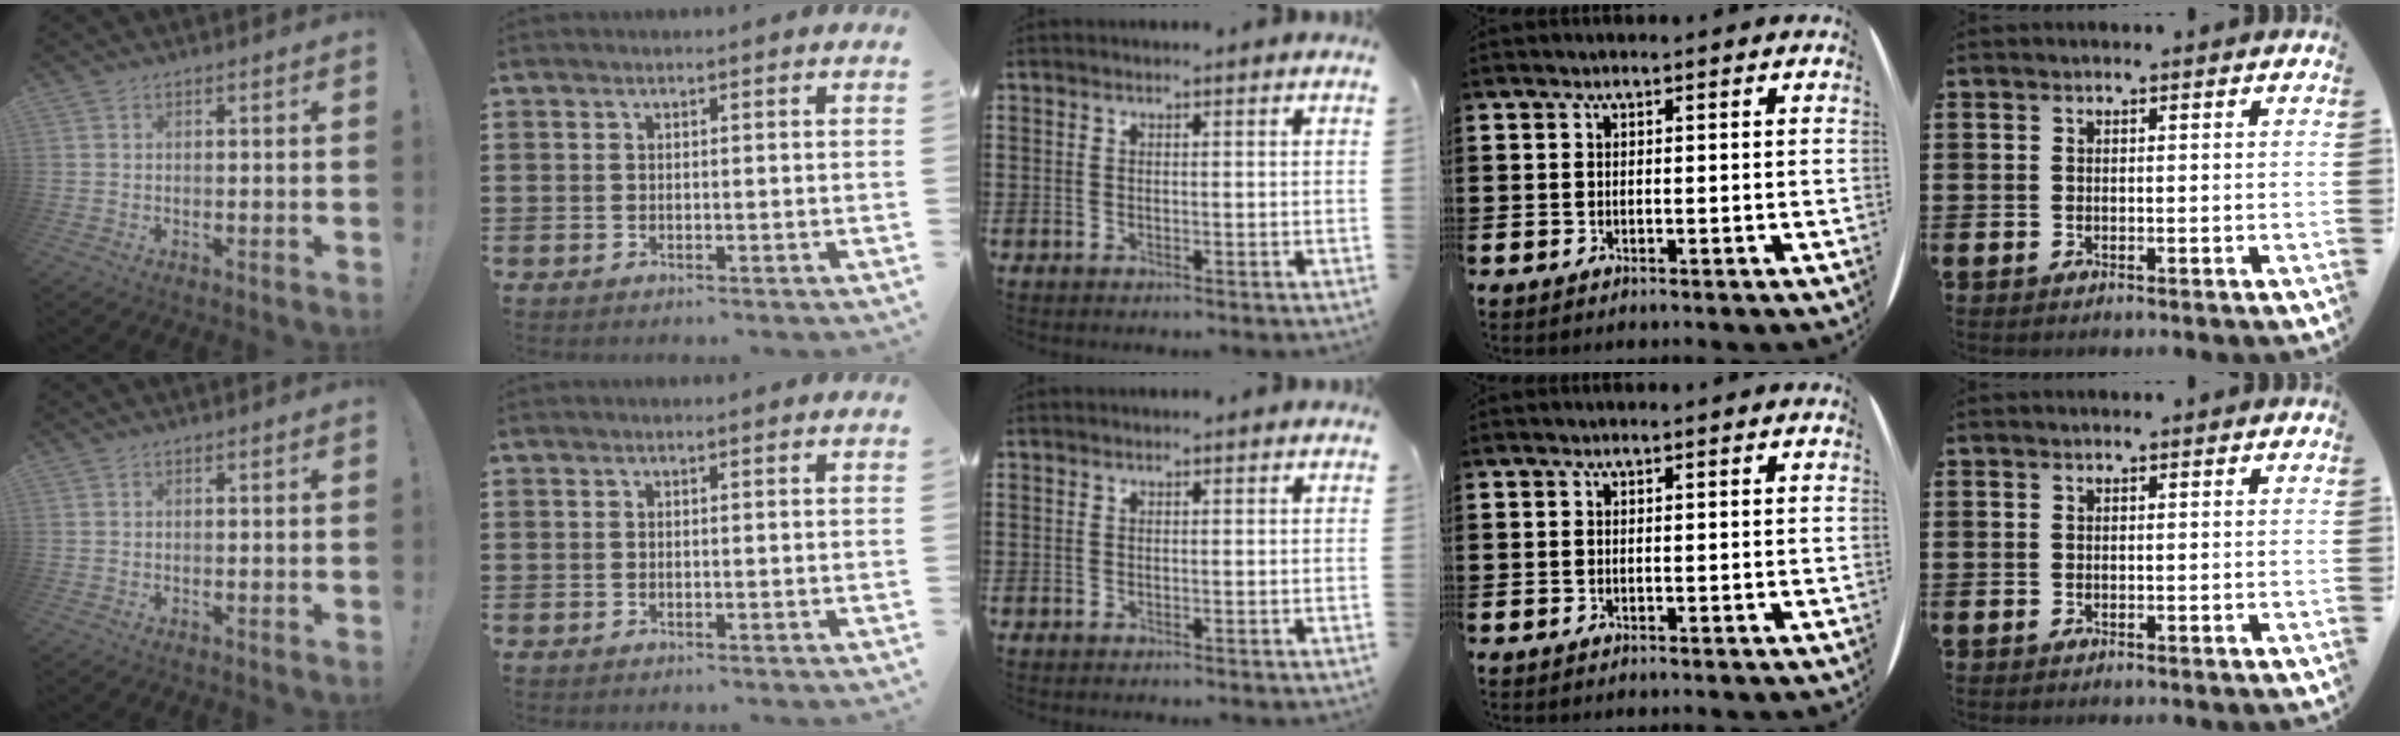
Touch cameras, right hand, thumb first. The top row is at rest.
{}